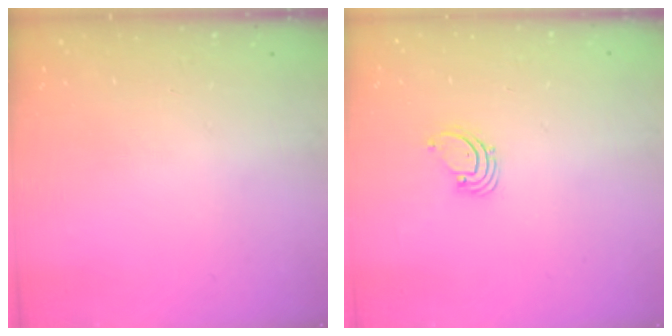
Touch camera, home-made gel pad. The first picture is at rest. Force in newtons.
{"total": 1.6, "press": 1.6, "slide": 0.1}